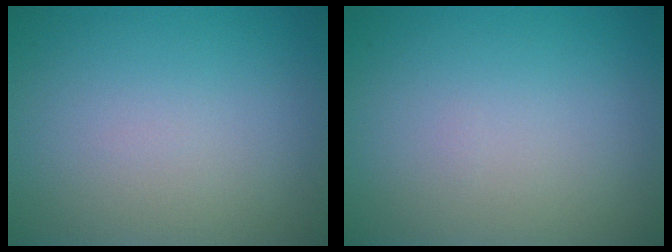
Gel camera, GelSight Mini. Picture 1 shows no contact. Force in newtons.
{"total": 0.0}